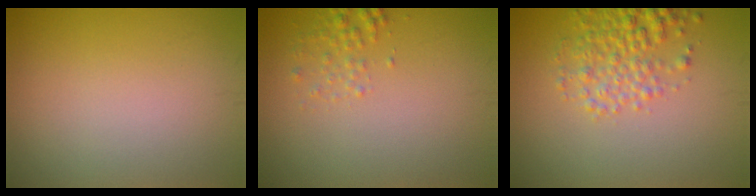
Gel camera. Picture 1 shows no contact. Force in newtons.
{"total": 1.3, "press": 1.3, "slide": 0.1}
{"total": 3.7, "press": 3.7, "slide": 0.1}